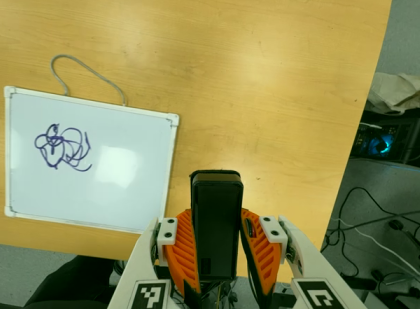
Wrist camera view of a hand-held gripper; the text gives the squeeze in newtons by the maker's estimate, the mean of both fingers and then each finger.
{"total": 5.4, "left": 3.5, "right": 7.3}